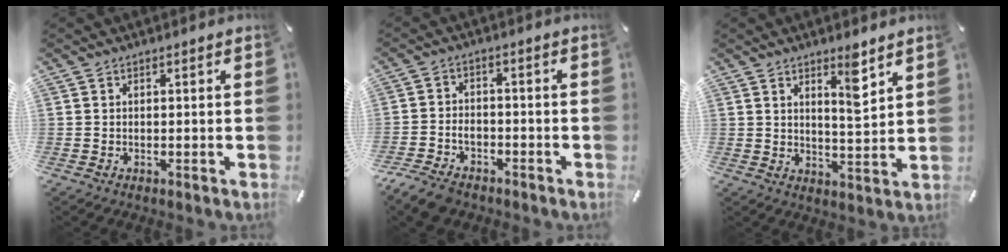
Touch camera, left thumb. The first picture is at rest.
{"total": 5.4, "force": [-3.6, 3.5, 2.1], "torque": [-0.050, 0.015, -0.072]}
{"total": 6.8, "force": [4.7, 1.1, 4.9], "torque": [-0.068, -0.035, 0.071]}